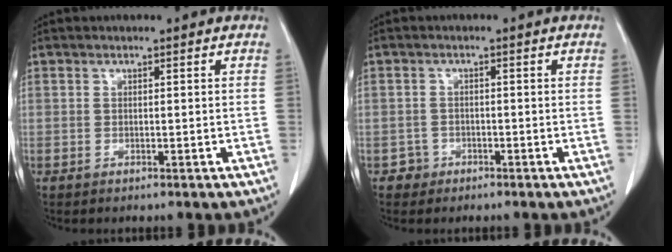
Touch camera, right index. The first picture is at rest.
{"total": 1.9, "force": [-1.1, 1.5, -0.4], "torque": [0.011, 0.012, -0.023]}